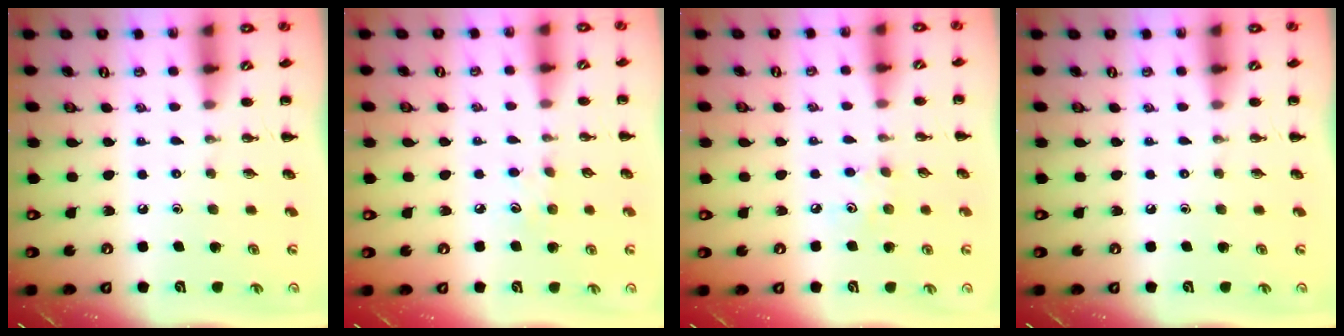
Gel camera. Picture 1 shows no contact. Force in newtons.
{"total": 4.8, "press": 4.6, "slide": 1.4}
{"total": 4.1, "press": 4.0, "slide": 1.0}
{"total": 0.0}